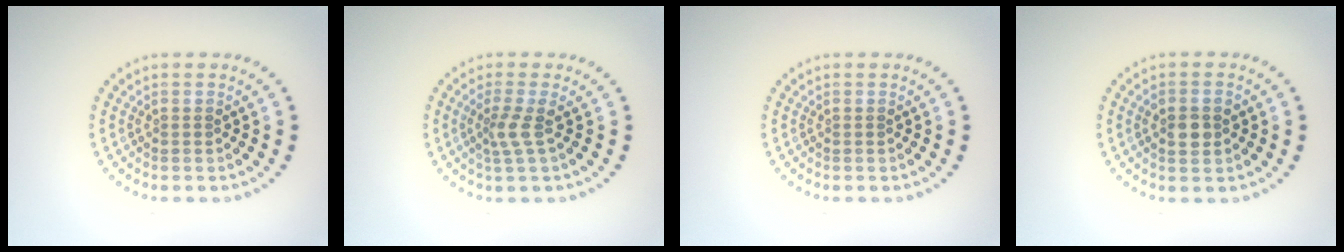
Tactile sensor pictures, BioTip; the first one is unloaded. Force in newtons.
{"total": 1.9, "press": 1.4, "slide": 1.4}
{"total": 0.0}
{"total": 2.3, "press": 2.3, "slide": 0.3}